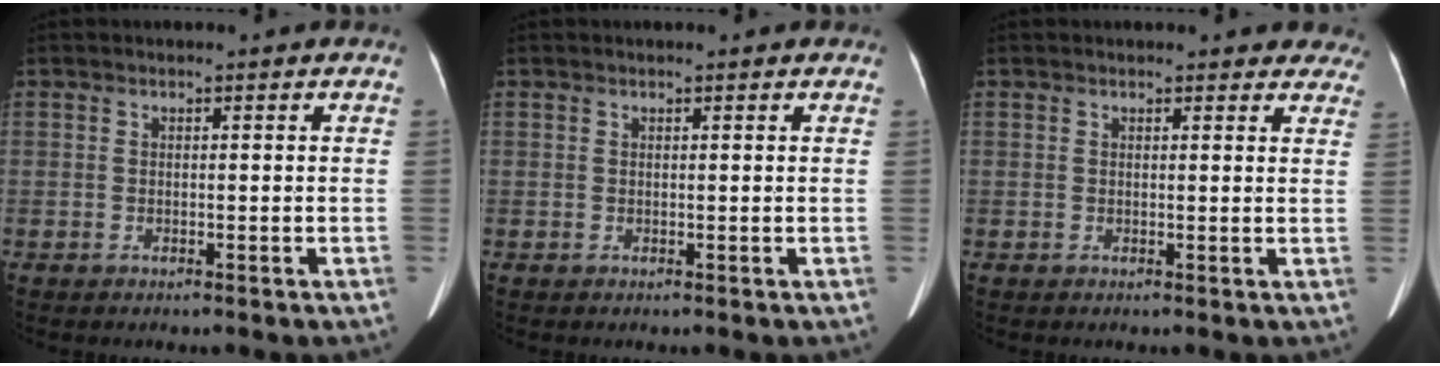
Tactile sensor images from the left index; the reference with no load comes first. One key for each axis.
{"total": 1.0, "fx": 0.9, "fy": 0.0, "fz": 0.4, "tx": -0.009, "ty": 0.006, "tz": 0.012}
{"total": 8.0, "fx": 7.3, "fy": 2.6, "fz": 2.0, "tx": 0.009, "ty": -0.007, "tz": 0.058}